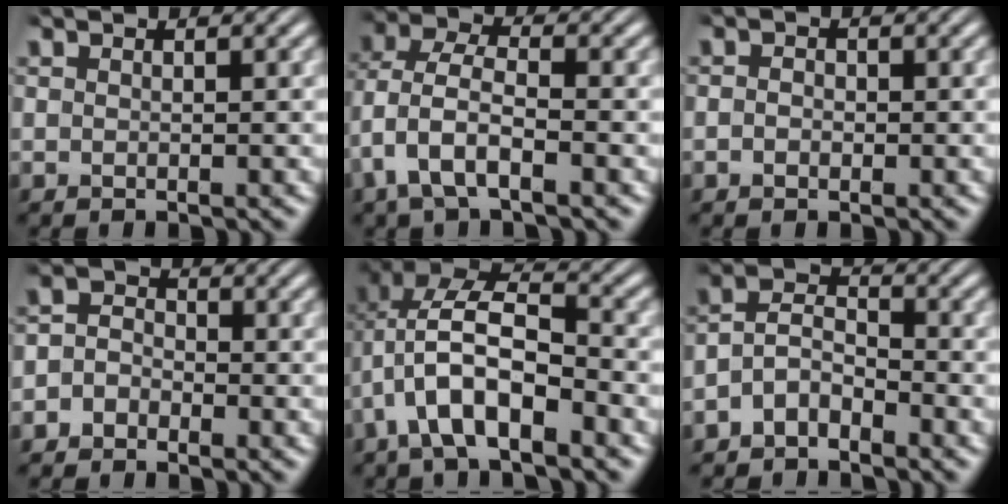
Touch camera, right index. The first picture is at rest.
{"total": 4.1, "force": [-0.1, 2.7, 3.0], "torque": [-0.091, -0.015, 0.004]}
{"total": 0.8, "force": [-0.5, 0.6, 0.3], "torque": [-0.010, -0.002, -0.011]}
{"total": 2.8, "force": [-1.4, 2.3, 0.7], "torque": [-0.011, -0.004, -0.032]}
{"total": 7.7, "force": [0.0, 5.2, 5.7], "torque": [-0.120, -0.012, -0.007]}
{"total": 5.1, "force": [-2.2, 4.1, 2.3], "torque": [-0.046, -0.011, -0.046]}